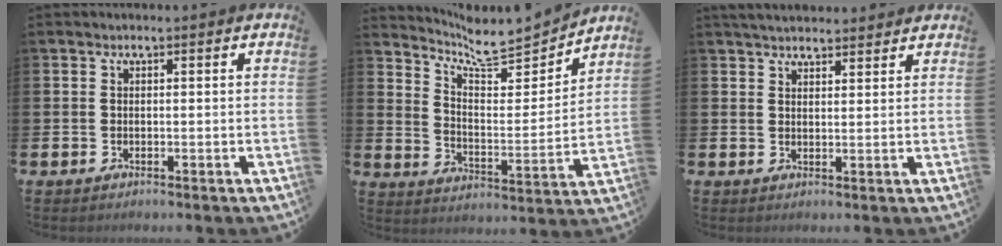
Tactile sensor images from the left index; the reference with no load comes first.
{"total": 7.6, "force": [7.1, 1.5, 2.2], "torque": [-0.072, -0.056, 0.120]}
{"total": 3.4, "force": [3.4, 0.6, 0.4], "torque": [-0.004, -0.015, 0.061]}